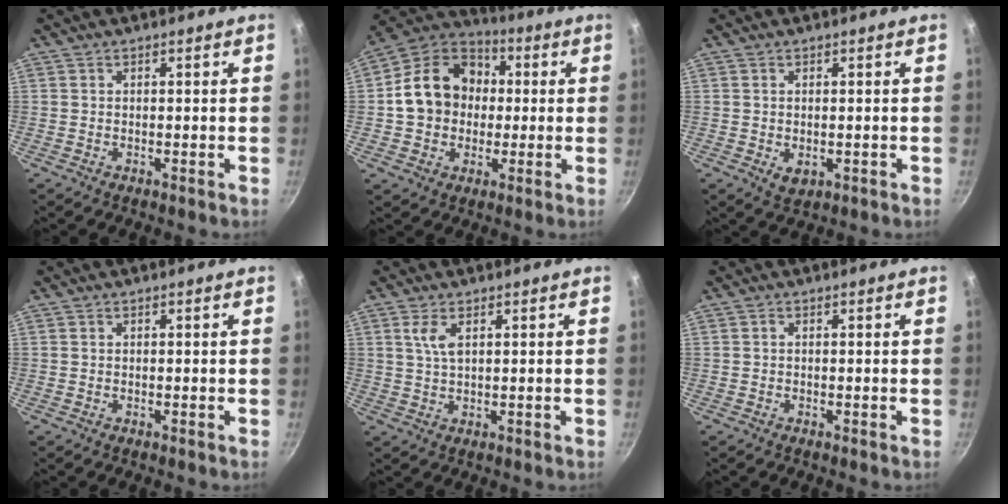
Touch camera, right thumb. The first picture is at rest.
{"total": 16.0, "force": [0.9, 13.2, 9.0], "torque": [-0.120, 0.032, 0.003]}
{"total": 2.6, "force": [-0.3, 1.7, 1.9], "torque": [-0.031, -0.009, 0.002]}
{"total": 0.0}
{"total": 3.5, "force": [1.3, 1.4, 2.9], "torque": [-0.059, -0.004, 0.029]}
{"total": 0.0}